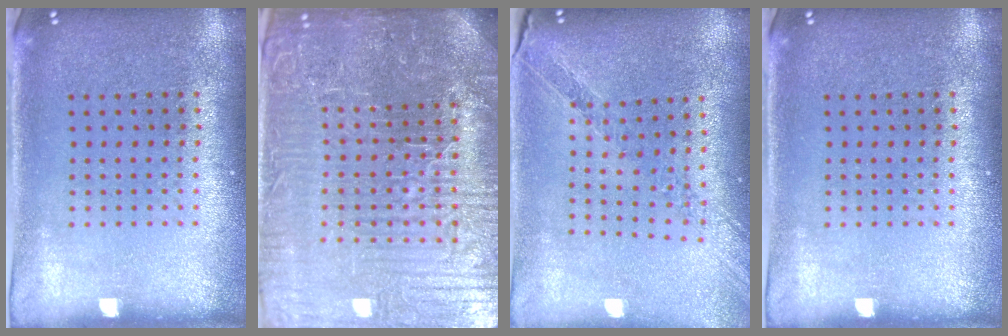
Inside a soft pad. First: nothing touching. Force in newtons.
{"total": 6.8, "press": 6.1, "slide": 3.0}
{"total": 1.1, "press": 1.1, "slide": 0.2}
{"total": 0.0}